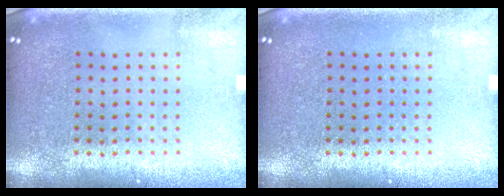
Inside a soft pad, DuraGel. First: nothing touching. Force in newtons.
{"total": 0.0}